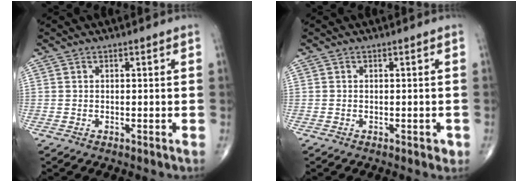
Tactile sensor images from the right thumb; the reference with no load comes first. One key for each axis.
{"total": 1.2, "fx": -0.5, "fy": 0.7, "fz": 0.8, "tx": -0.006, "ty": 0.000, "tz": -0.007}